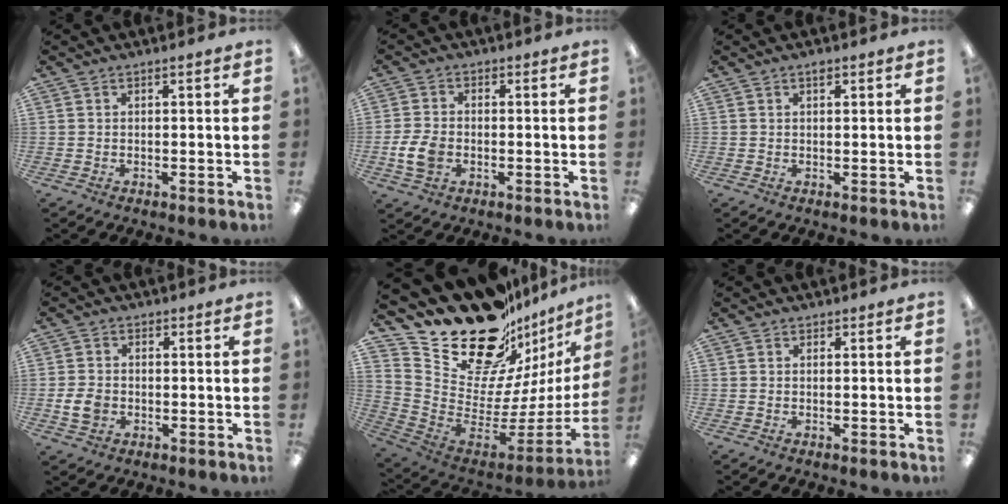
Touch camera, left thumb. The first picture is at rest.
{"total": 7.0, "force": [-1.7, 5.1, 4.5], "torque": [-0.090, 0.006, -0.030]}
{"total": 1.2, "force": [0.8, 0.5, 0.7], "torque": [-0.007, 0.000, 0.012]}
{"total": 5.2, "force": [-1.0, 4.3, 2.7], "torque": [-0.052, 0.003, -0.019]}
{"total": 26.2, "force": [19.9, 13.0, 11.0], "torque": [-0.170, -0.158, 0.383]}
{"total": 0.0}